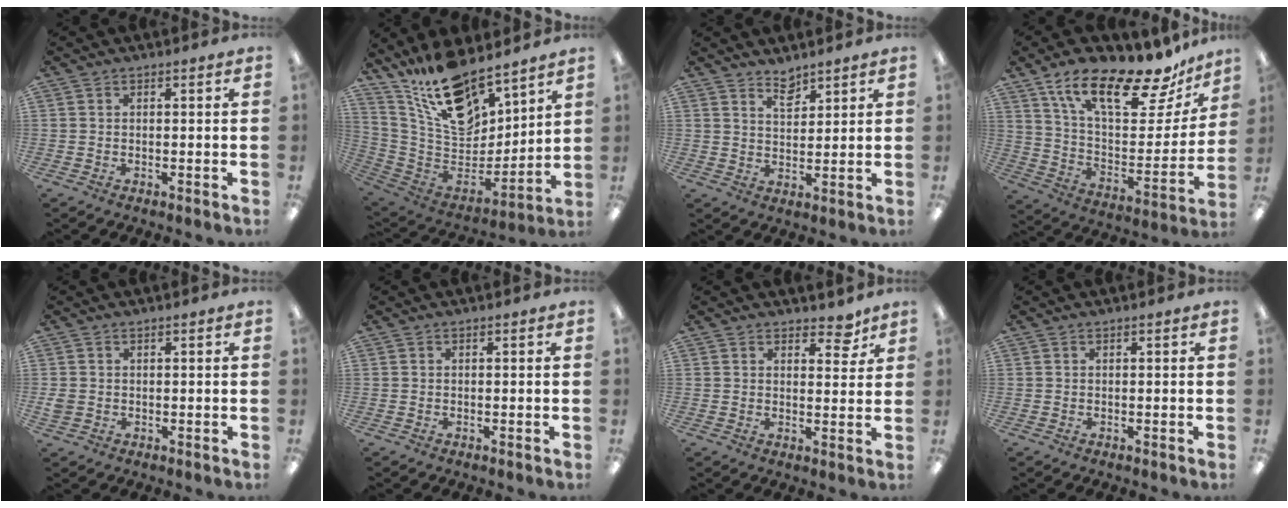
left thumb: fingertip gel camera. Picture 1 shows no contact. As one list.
[{"total": 19.2, "force": [15.0, 7.6, 9.4], "torque": [-0.176, -0.100, 0.271]}, {"total": 4.7, "force": [4.1, 1.9, 1.5], "torque": [-0.014, -0.027, 0.071]}, {"total": 21.1, "force": [15.4, 7.0, 12.6], "torque": [-0.203, -0.101, 0.260]}, {"total": 1.9, "force": [0.1, 1.7, 0.7], "torque": [-0.004, 0.000, -0.001]}, {"total": 0.0}, {"total": 6.2, "force": [4.8, 2.9, 2.8], "torque": [-0.018, -0.029, 0.078]}, {"total": 0.0}]